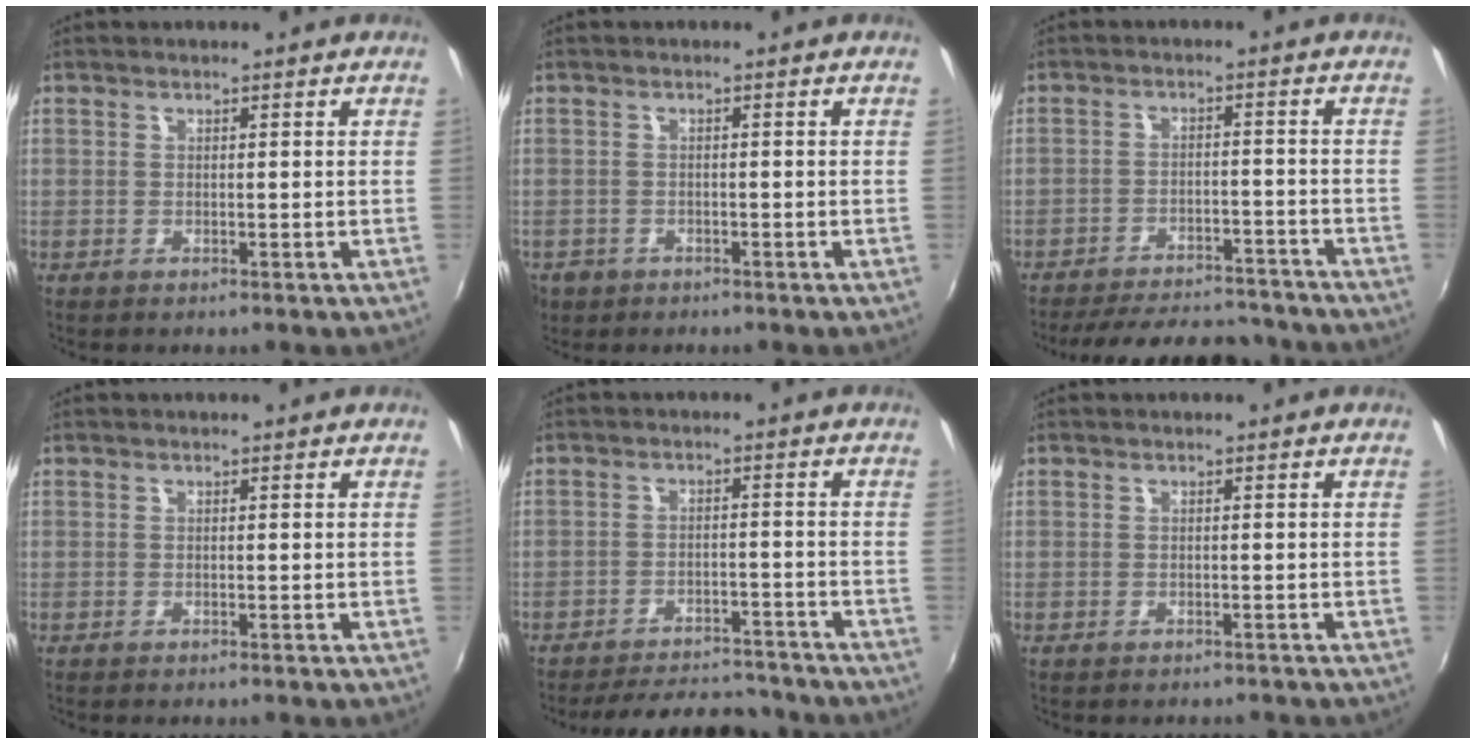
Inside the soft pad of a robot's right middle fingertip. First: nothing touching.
{"total": 4.6, "force": [-2.4, 3.7, 1.6], "torque": [-0.047, -0.008, -0.038]}
{"total": 18.2, "force": [-16.0, 5.2, 6.9], "torque": [-0.145, 0.010, -0.206]}
{"total": 0.6, "force": [-0.5, 0.0, 0.2], "torque": [-0.003, -0.003, -0.009]}
{"total": 14.3, "force": [-12.9, 3.9, 4.8], "torque": [-0.107, 0.013, -0.167]}
{"total": 2.5, "force": [-2.3, 0.6, 0.8], "torque": [-0.015, -0.009, -0.028]}